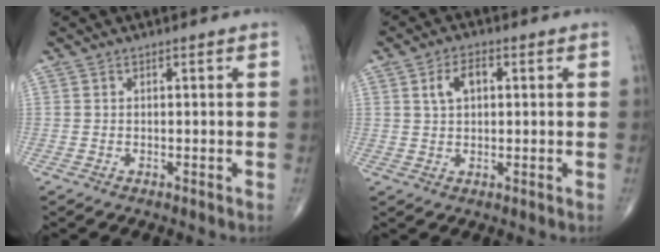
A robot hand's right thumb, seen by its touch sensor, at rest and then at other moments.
{"total": 4.7, "force": [1.3, 2.7, 3.6], "torque": [-0.064, 0.008, 0.022]}